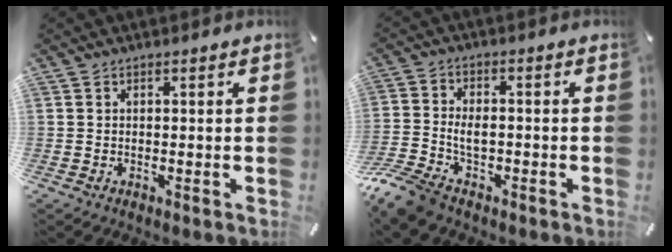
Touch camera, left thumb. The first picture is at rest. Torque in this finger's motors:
{"motor_torque": [0.16, 2.57, 0.40, 0.40, 0.12]}